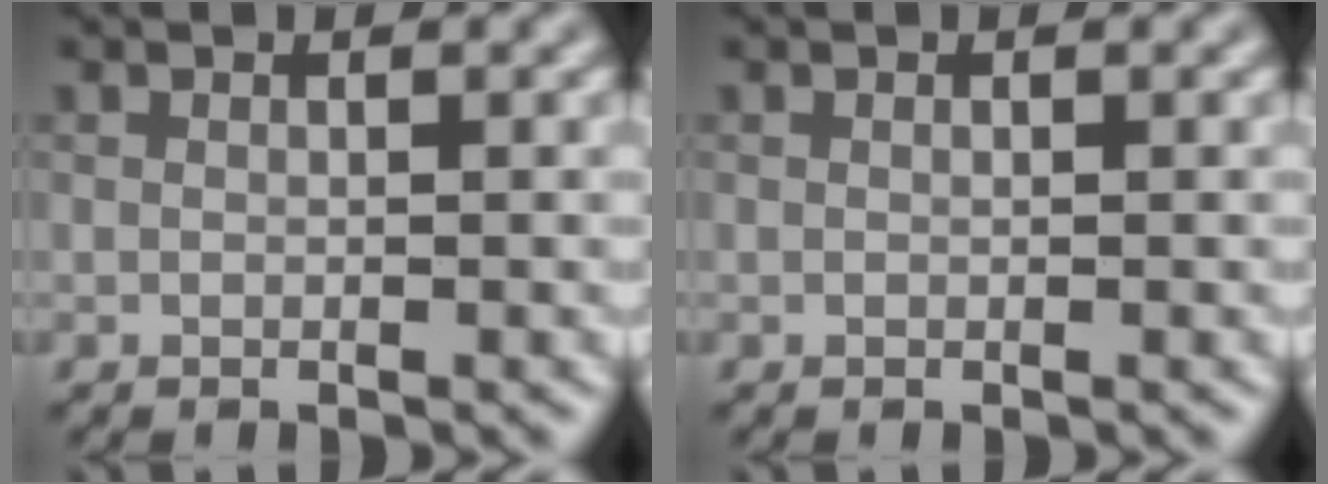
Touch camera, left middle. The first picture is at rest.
{"total": 0.0}